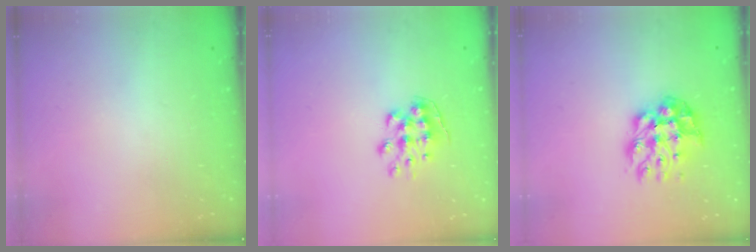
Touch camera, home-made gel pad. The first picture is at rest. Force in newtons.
{"total": 8.7, "press": 8.7, "slide": 0.6}
{"total": 11.8, "press": 11.8, "slide": 1.1}